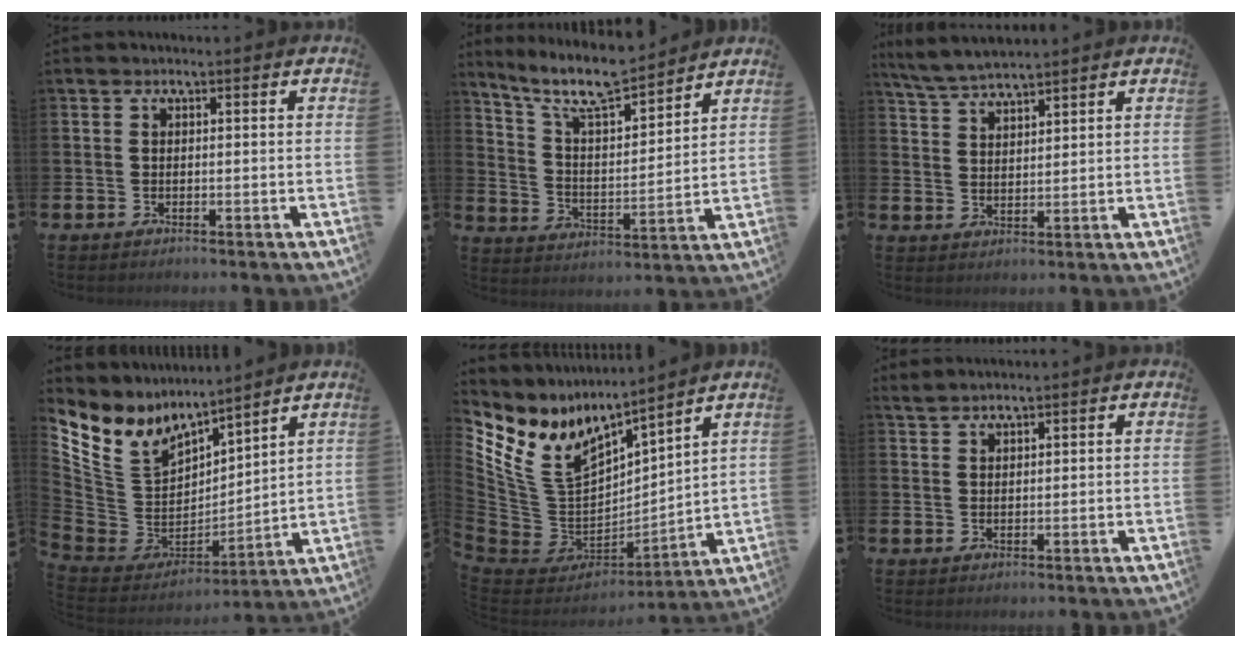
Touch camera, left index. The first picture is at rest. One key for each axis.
{"total": 9.4, "fx": 8.2, "fy": 1.9, "fz": 4.0, "tx": -0.110, "ty": -0.046, "tz": 0.146}
{"total": 5.0, "fx": 4.9, "fy": 0.3, "fz": 1.1, "tx": -0.040, "ty": -0.018, "tz": 0.089}
{"total": 8.3, "fx": 7.0, "fy": 4.3, "fz": 1.0, "tx": -0.085, "ty": -0.059, "tz": 0.131}
{"total": 9.2, "fx": 7.2, "fy": 5.0, "fz": 2.9, "tx": -0.112, "ty": -0.064, "tz": 0.136}
{"total": 1.6, "fx": 1.6, "fy": 0.1, "fz": -0.1, "tx": 0.003, "ty": -0.003, "tz": 0.030}